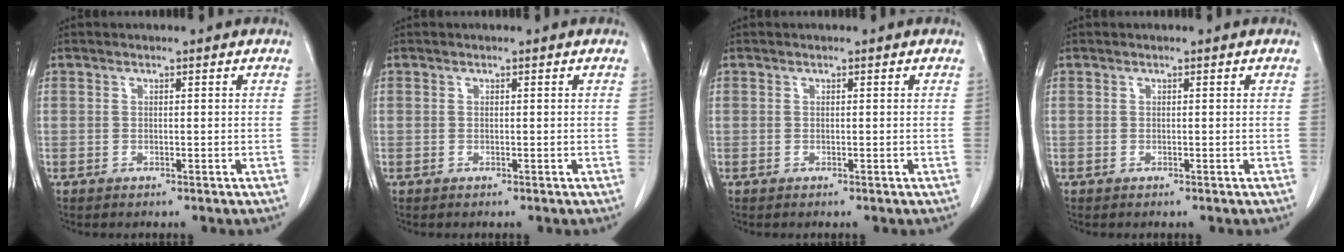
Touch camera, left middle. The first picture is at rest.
{"total": 0.0}
{"total": 0.0}
{"total": 0.0}